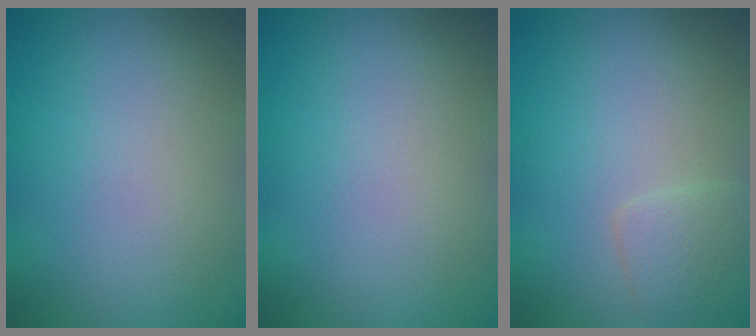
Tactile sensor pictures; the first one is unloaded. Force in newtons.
{"total": 0.0}
{"total": 1.9, "press": 1.9, "slide": 0.1}